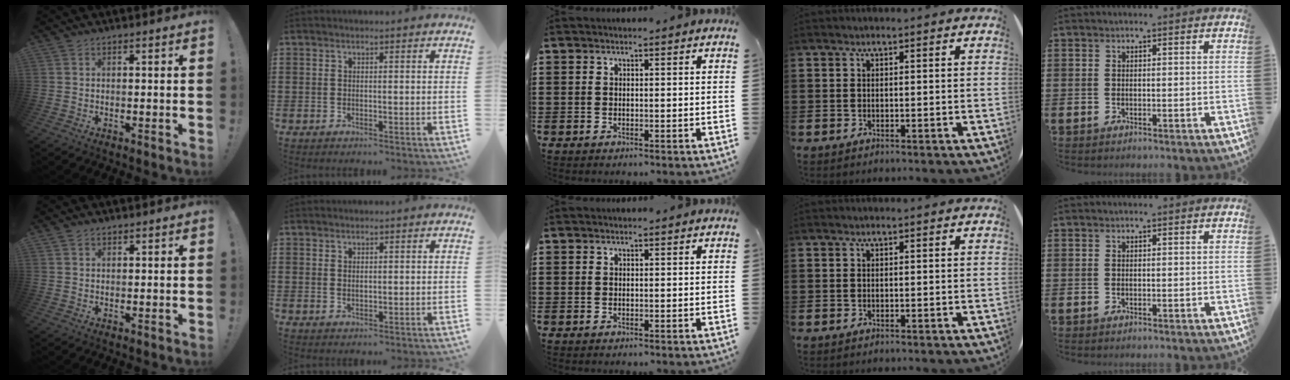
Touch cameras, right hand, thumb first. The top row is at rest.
{"thumb": {"total": 1.2, "force": [0.9, 0.7, 0.3], "torque": [-0.006, -0.001, 0.019]}, "index": {"total": 0.9, "force": [0.7, 0.5, 0.4], "torque": [-0.008, 0.003, 0.013]}}